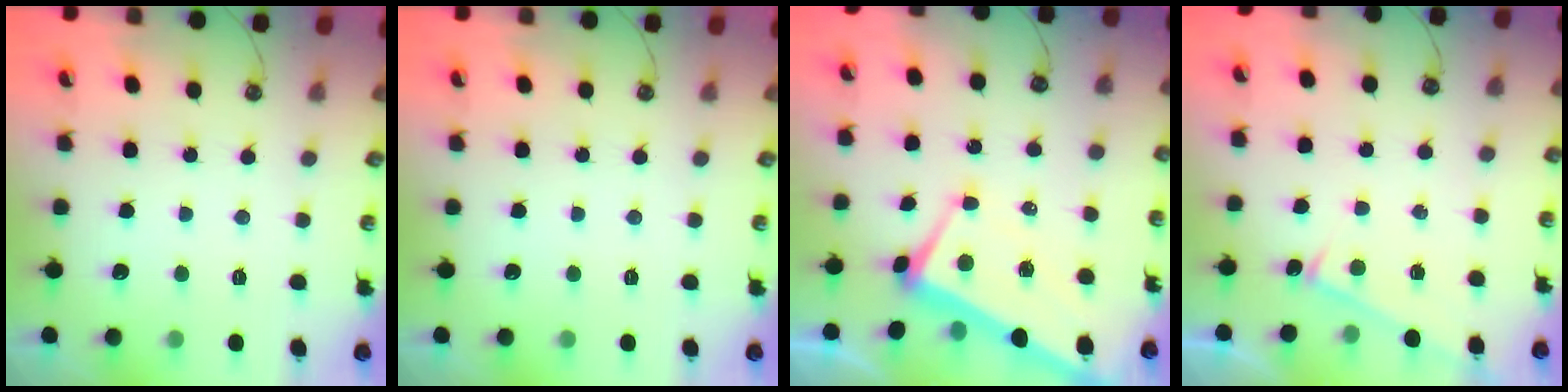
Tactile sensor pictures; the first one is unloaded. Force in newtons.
{"total": 0.0}
{"total": 1.9, "press": 1.7, "slide": 0.8}
{"total": 6.3, "press": 6.3, "slide": 0.2}